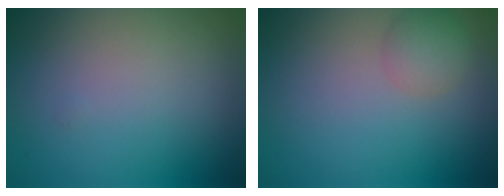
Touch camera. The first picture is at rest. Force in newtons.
{"total": 2.2, "press": 2.2, "slide": 0.1}